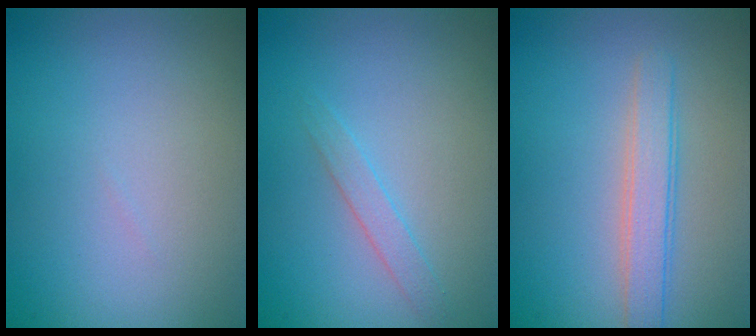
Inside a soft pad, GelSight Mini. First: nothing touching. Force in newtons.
{"total": 1.2, "press": 1.2, "slide": 0.0}
{"total": 2.6, "press": 2.6, "slide": 0.2}